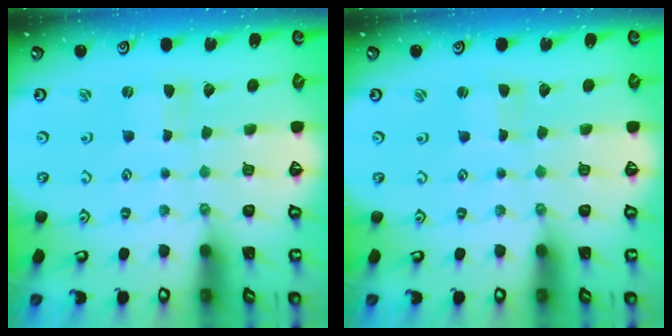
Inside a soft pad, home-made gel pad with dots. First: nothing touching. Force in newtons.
{"total": 0.9, "press": 0.9, "slide": 0.0}